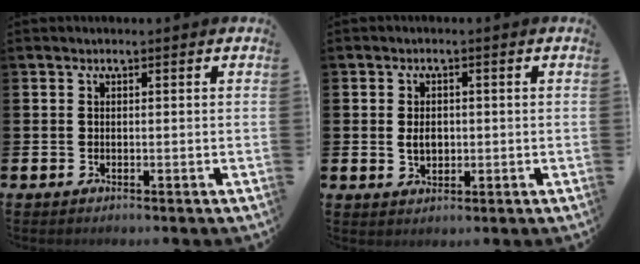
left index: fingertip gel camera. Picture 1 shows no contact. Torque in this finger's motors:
{"motor_torque": [0.12, -0.02, 0.04, 0.04]}